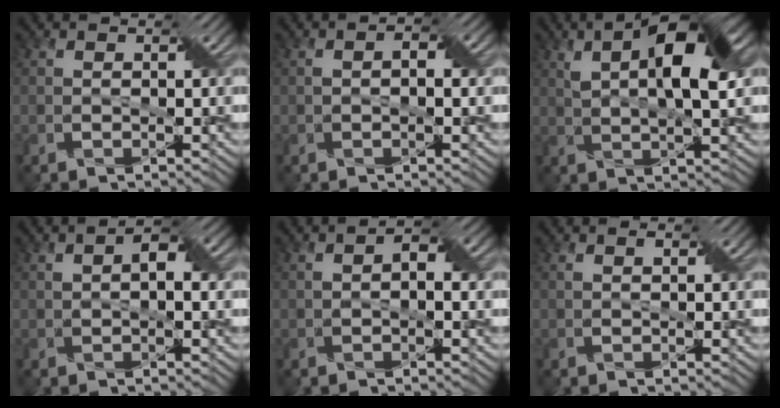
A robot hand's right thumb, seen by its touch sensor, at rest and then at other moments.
{"total": 2.1, "force": [0.1, 0.9, 1.8], "torque": [-0.033, 0.004, 0.002]}
{"total": 10.1, "force": [3.3, 3.6, 8.8], "torque": [-0.157, 0.010, 0.054]}
{"total": 3.1, "force": [0.5, 1.5, 2.7], "torque": [-0.049, 0.008, 0.007]}
{"total": 2.6, "force": [0.1, 1.3, 2.3], "torque": [-0.041, 0.004, 0.001]}
{"total": 0.6, "force": [0.3, 0.1, 0.5], "torque": [-0.011, 0.003, 0.006]}